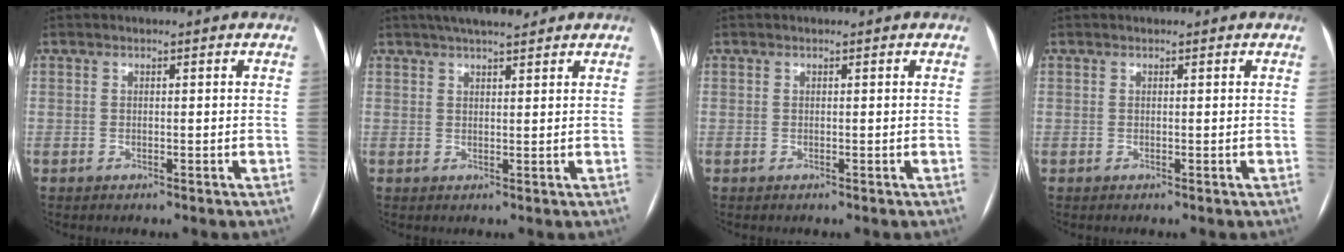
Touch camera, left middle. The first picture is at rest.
{"total": 6.5, "force": [5.2, 1.2, 3.6], "torque": [-0.052, 0.024, 0.083]}
{"total": 0.0}
{"total": 0.0}